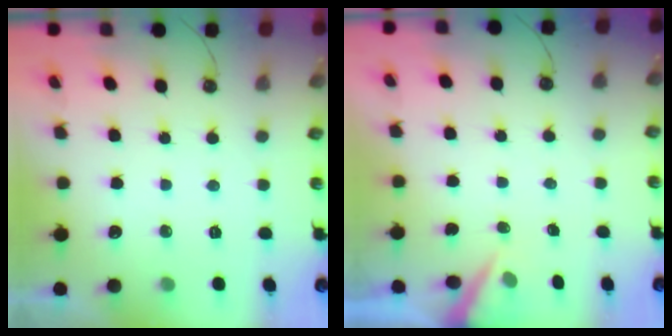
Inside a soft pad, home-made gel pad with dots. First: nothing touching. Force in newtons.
{"total": 3.5, "press": 3.5, "slide": 0.2}